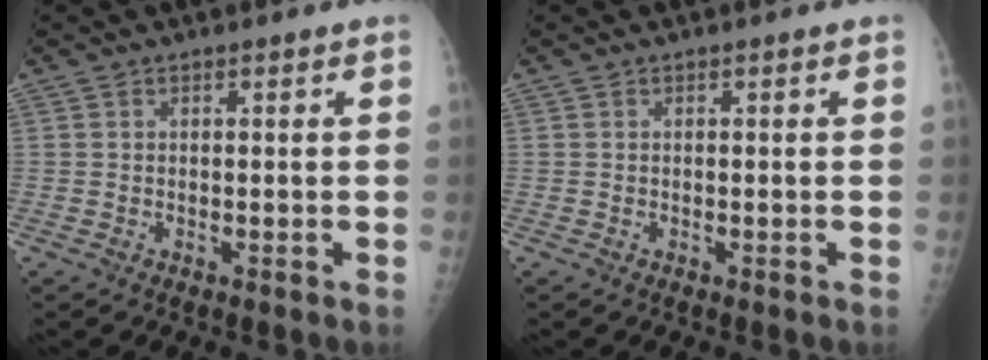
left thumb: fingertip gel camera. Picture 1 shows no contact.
{"total": 0.0}